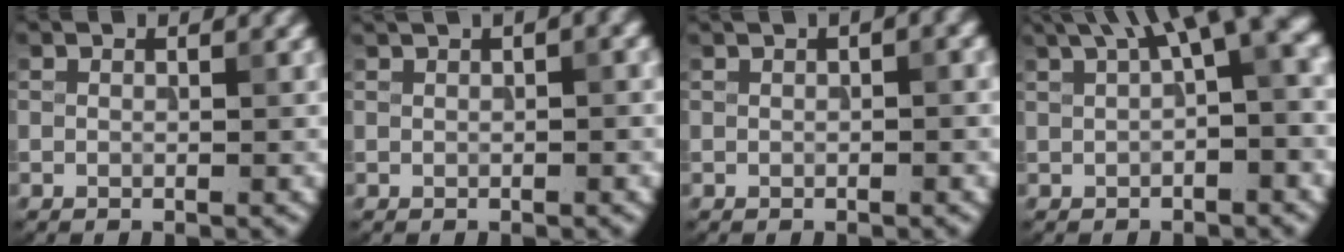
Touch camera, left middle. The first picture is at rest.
{"total": 4.2, "force": [2.2, 1.5, 3.2], "torque": [-0.039, 0.016, 0.021]}
{"total": 2.5, "force": [1.0, 0.7, 2.1], "torque": [-0.027, 0.006, 0.011]}
{"total": 8.2, "force": [3.1, 2.8, 7.1], "torque": [-0.092, 0.026, 0.046]}